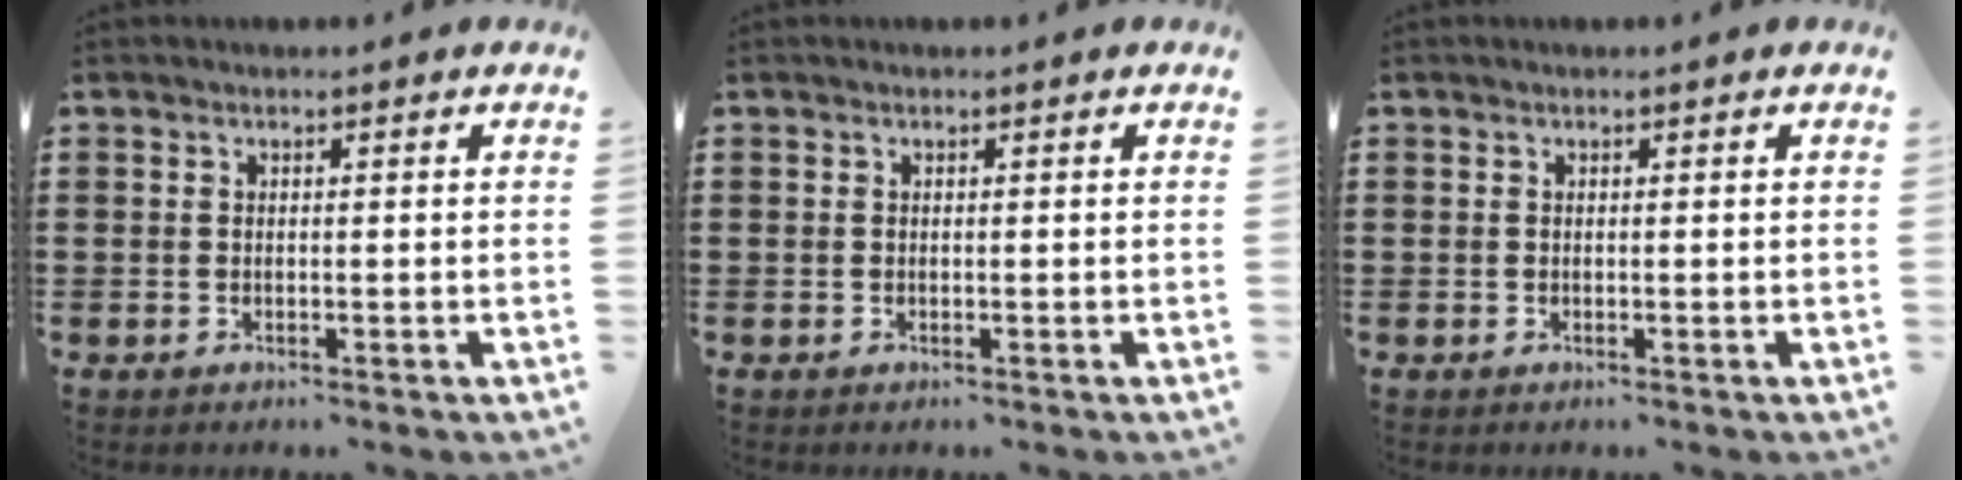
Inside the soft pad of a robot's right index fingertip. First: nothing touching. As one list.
[{"total": 0.0}, {"total": 0.0}]